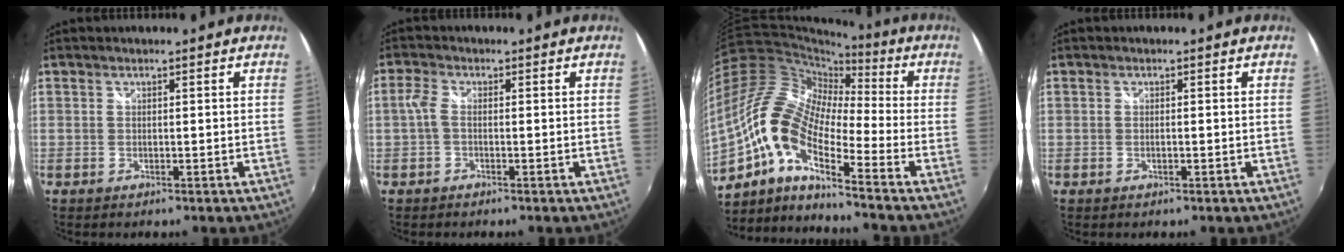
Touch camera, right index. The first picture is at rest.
{"total": 2.4, "force": [-0.3, 1.2, 2.1], "torque": [-0.048, 0.005, -0.008]}
{"total": 15.4, "force": [-6.0, 5.4, 13.2], "torque": [-0.240, 0.001, -0.140]}
{"total": 0.7, "force": [-0.2, 0.2, 0.7], "torque": [-0.015, 0.000, -0.005]}